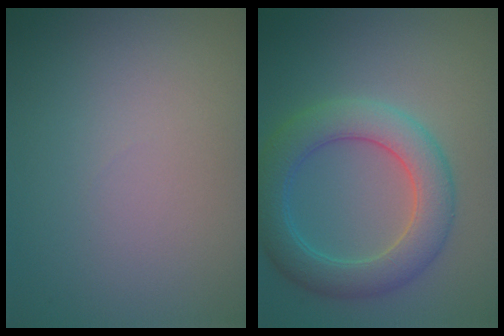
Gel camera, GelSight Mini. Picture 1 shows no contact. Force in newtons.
{"total": 5.5, "press": 5.5, "slide": 0.4}